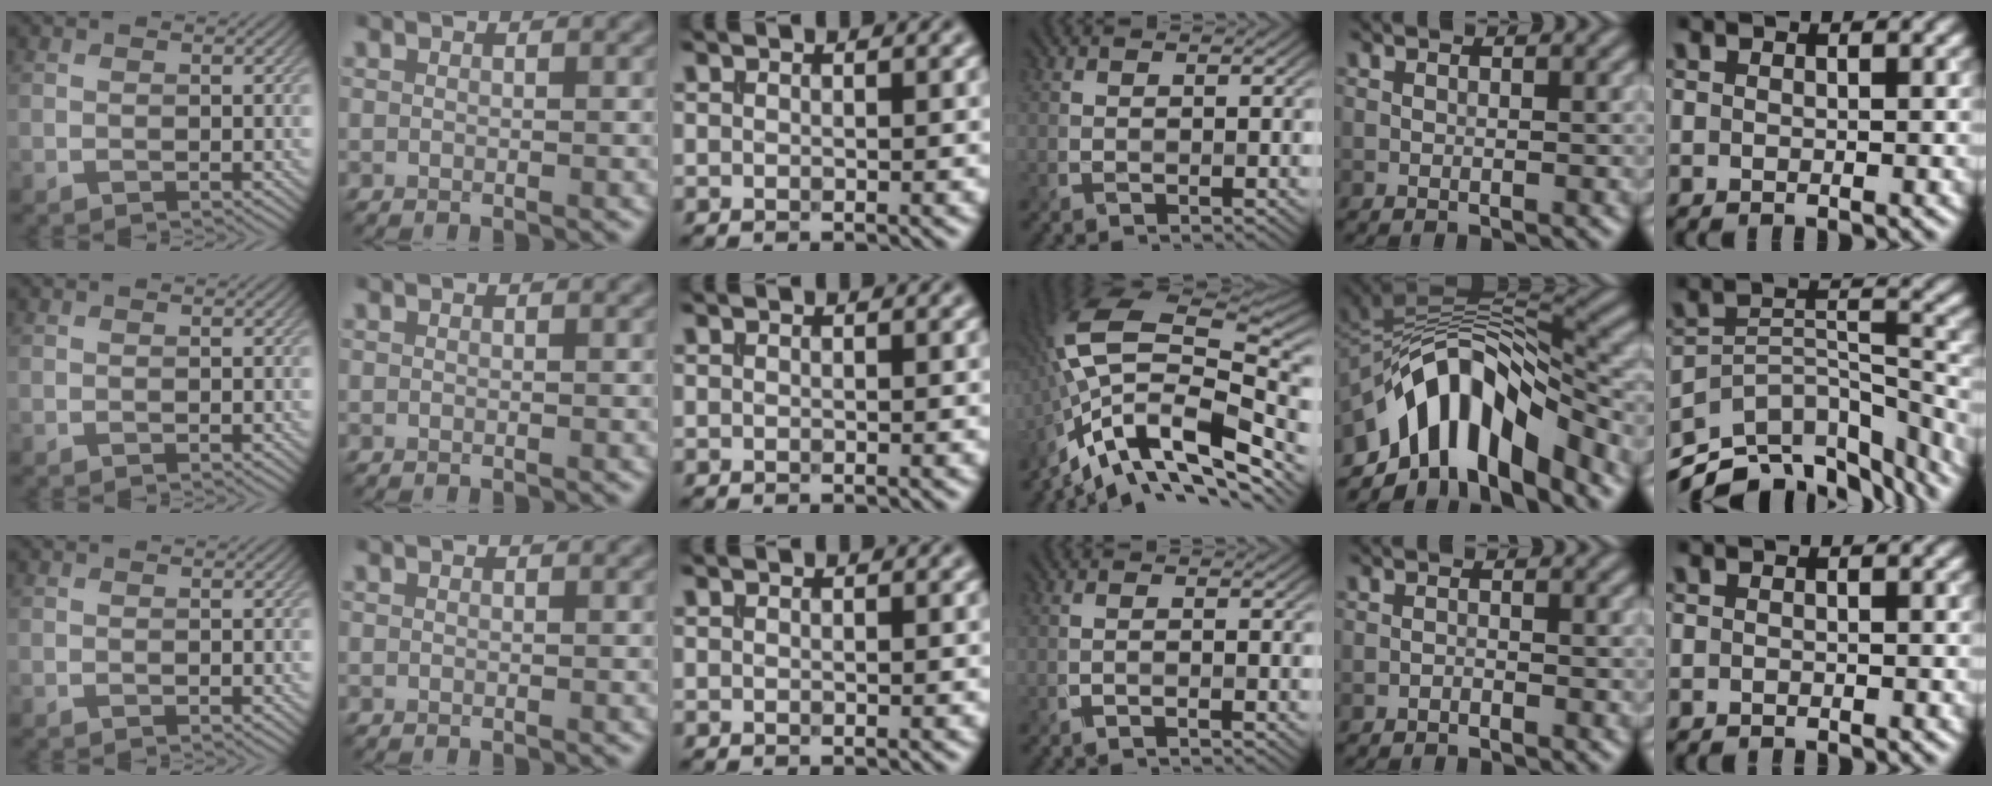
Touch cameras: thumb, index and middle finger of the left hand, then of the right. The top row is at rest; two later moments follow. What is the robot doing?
{"motion": "insert", "object": "file holder"}